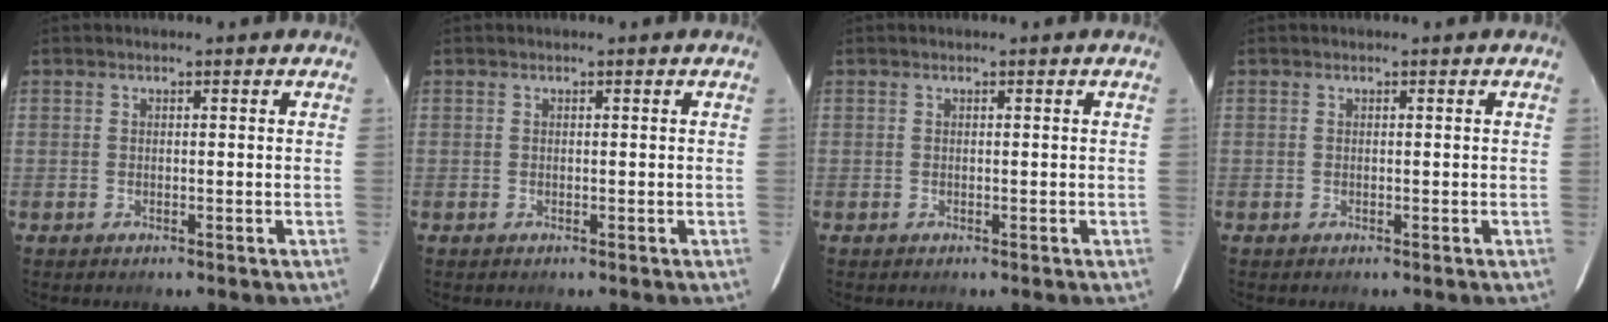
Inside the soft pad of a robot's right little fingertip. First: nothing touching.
{"total": 0.0}
{"total": 0.0}
{"total": 0.0}